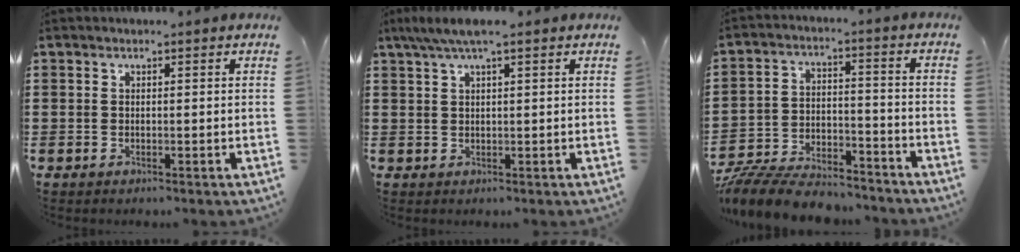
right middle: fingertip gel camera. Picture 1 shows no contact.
{"total": 3.8, "force": [2.4, 0.6, 2.9], "torque": [-0.060, 0.004, 0.044]}
{"total": 9.0, "force": [-8.6, 1.8, 2.1], "torque": [-0.044, 0.018, -0.167]}